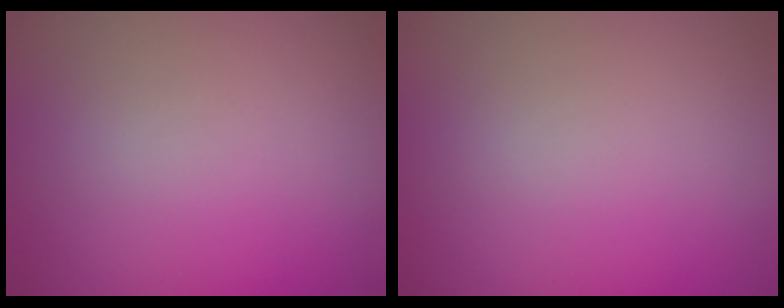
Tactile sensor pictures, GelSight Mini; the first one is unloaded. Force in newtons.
{"total": 0.0}